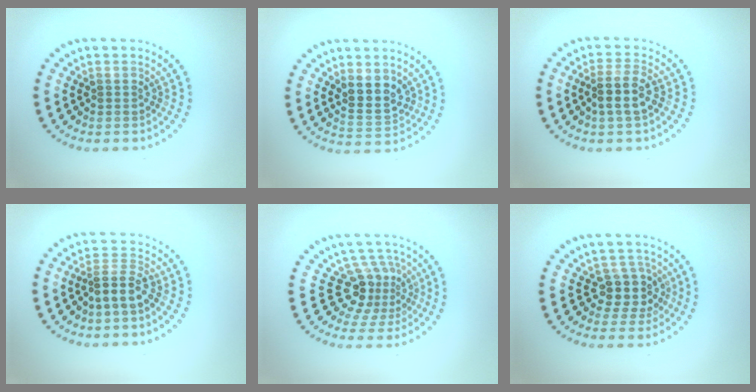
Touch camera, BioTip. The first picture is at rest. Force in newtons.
{"total": 3.2, "press": 3.1, "slide": 1.1}
{"total": 2.7, "press": 2.3, "slide": 1.4}
{"total": 2.7, "press": 2.1, "slide": 1.8}
{"total": 3.8, "press": 2.6, "slide": 2.7}
{"total": 2.9, "press": 2.4, "slide": 1.6}